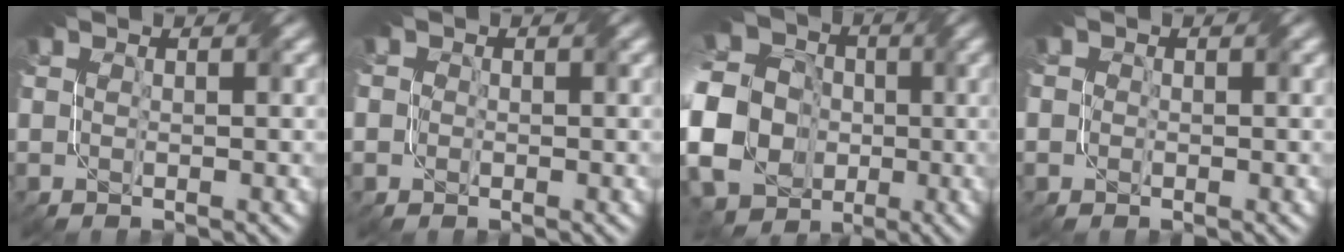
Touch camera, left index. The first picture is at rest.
{"total": 1.5, "force": [0.2, 1.5, 0.2], "torque": [0.001, 0.009, -0.014]}
{"total": 22.5, "force": [-5.0, 20.3, 8.5], "torque": [-0.219, -0.009, -0.152]}
{"total": 1.2, "force": [0.2, 1.2, 0.0], "torque": [0.002, 0.006, -0.008]}